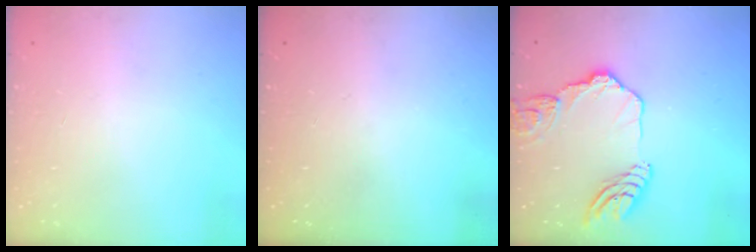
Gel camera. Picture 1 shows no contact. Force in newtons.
{"total": 0.0}
{"total": 14.0, "press": 13.9, "slide": 1.6}